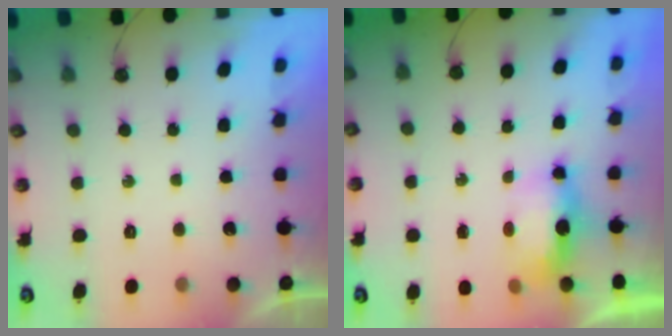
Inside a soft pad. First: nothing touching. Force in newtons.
{"total": 6.3, "press": 6.2, "slide": 1.0}